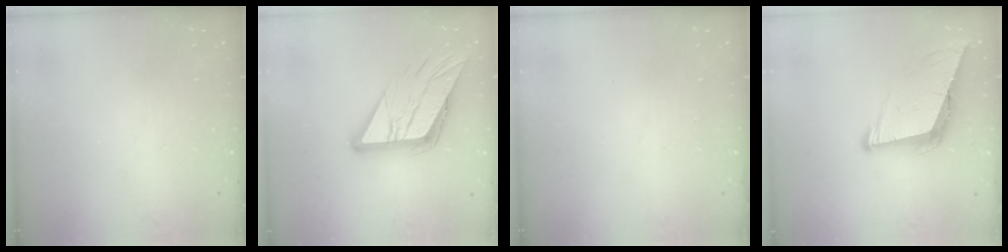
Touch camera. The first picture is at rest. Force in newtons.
{"total": 18.8, "press": 18.6, "slide": 2.2}
{"total": 0.0}
{"total": 8.7, "press": 8.4, "slide": 2.4}